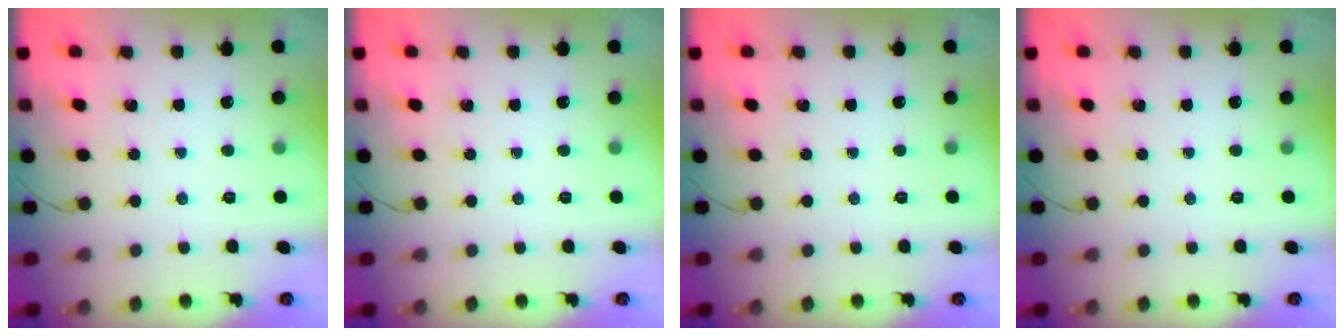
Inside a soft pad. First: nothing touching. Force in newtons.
{"total": 0.0}
{"total": 0.0}
{"total": 0.0}